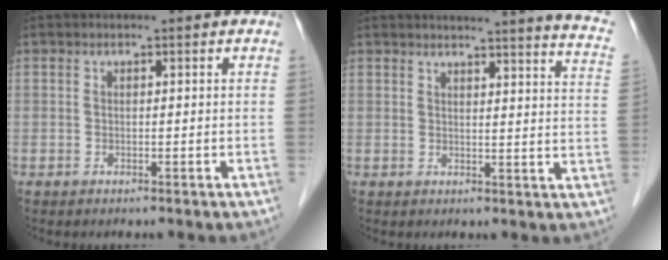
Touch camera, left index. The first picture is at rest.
{"total": 15.8, "force": [14.0, 0.3, 7.5], "torque": [-0.096, -0.046, 0.142]}